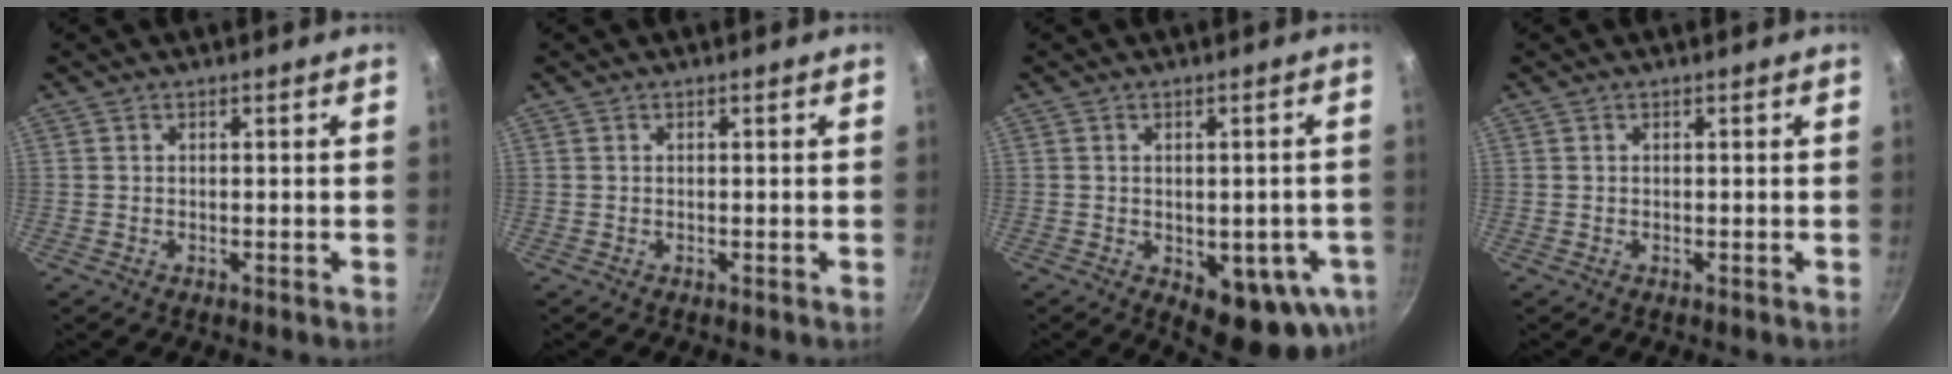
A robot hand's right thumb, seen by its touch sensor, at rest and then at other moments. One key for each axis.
{"total": 0.0}
{"total": 13.0, "fx": -3.7, "fy": 6.6, "fz": 10.6, "tx": -0.089, "ty": -0.010, "tz": -0.037}
{"total": 0.0}